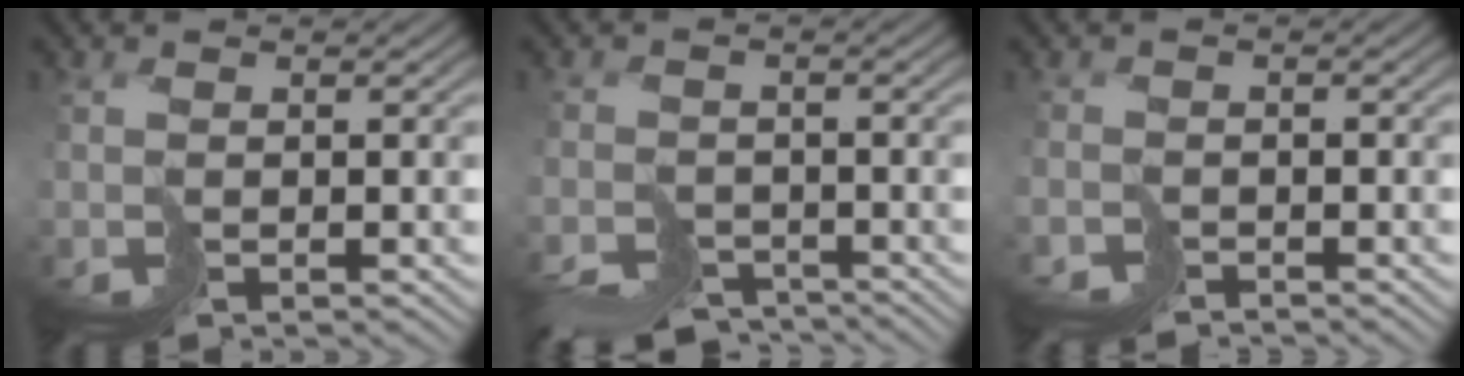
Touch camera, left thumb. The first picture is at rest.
{"total": 5.2, "force": [-4.8, 1.7, 1.0], "torque": [-0.010, -0.008, -0.087]}
{"total": 2.0, "force": [-1.8, 0.1, -0.7], "torque": [0.018, -0.005, -0.038]}